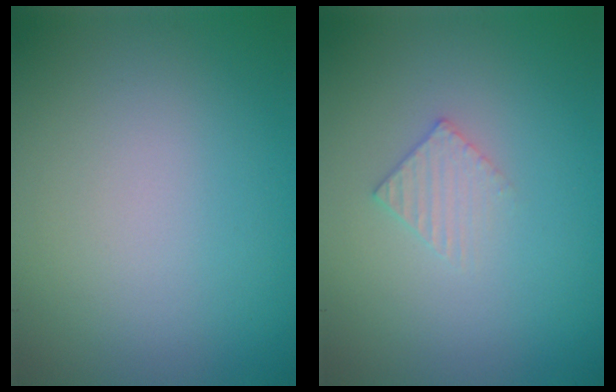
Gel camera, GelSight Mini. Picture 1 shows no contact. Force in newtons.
{"total": 1.4, "press": 1.4, "slide": 0.2}